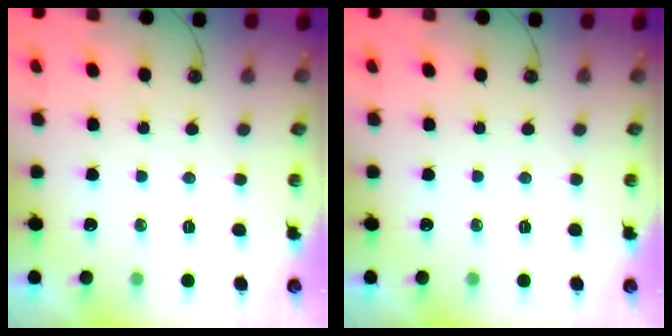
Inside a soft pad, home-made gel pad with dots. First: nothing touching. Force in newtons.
{"total": 0.0}